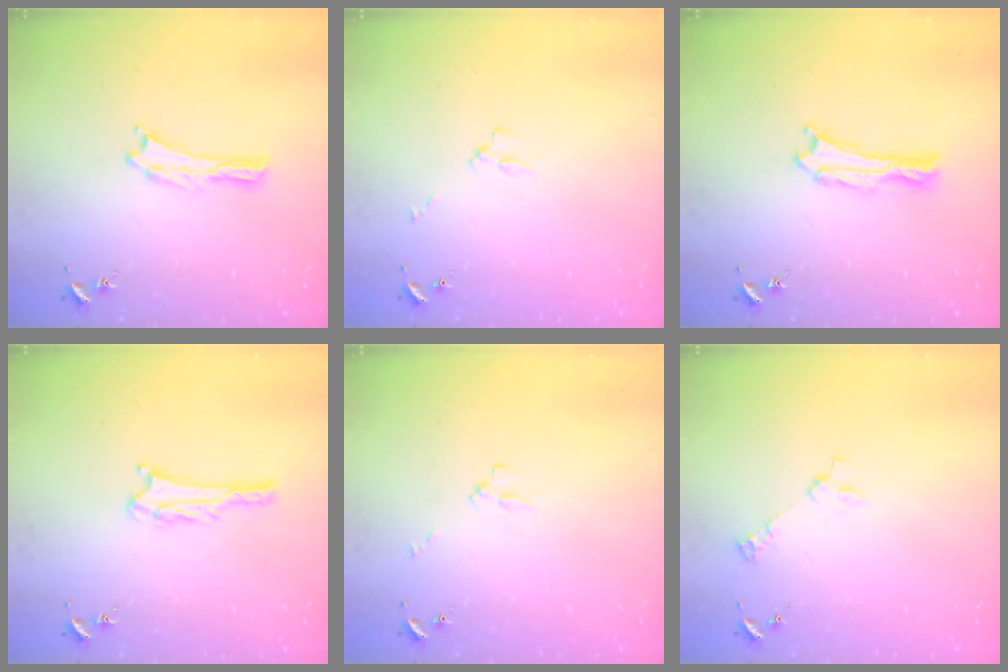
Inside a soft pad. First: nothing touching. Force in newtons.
{"total": 2.5, "press": 2.5, "slide": 0.3}
{"total": 0.7, "press": 0.6, "slide": 0.2}
{"total": 2.8, "press": 2.8, "slide": 0.2}
{"total": 2.5, "press": 2.5, "slide": 0.3}
{"total": 2.9, "press": 2.9, "slide": 0.2}